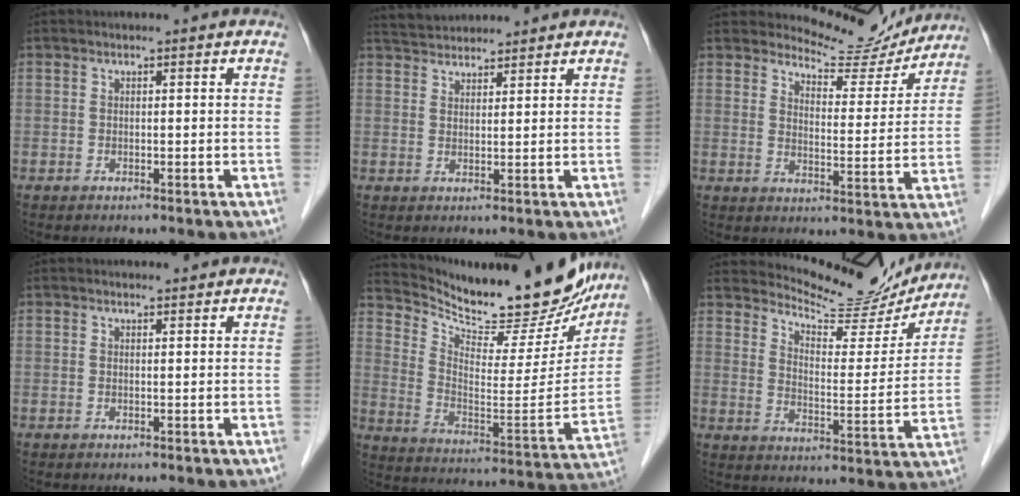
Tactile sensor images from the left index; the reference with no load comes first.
{"total": 6.1, "force": [5.9, 1.1, 1.2], "torque": [-0.024, 0.036, 0.101]}
{"total": 10.4, "force": [10.1, 2.2, 0.5], "torque": [-0.005, -0.024, 0.129]}
{"total": 0.7, "force": [0.7, 0.1, -0.1], "torque": [-0.011, -0.002, 0.012]}
{"total": 23.2, "force": [20.8, 5.4, 8.7], "torque": [-0.143, -0.050, 0.297]}
{"total": 14.2, "force": [13.9, 2.1, 2.1], "torque": [-0.035, -0.036, 0.186]}